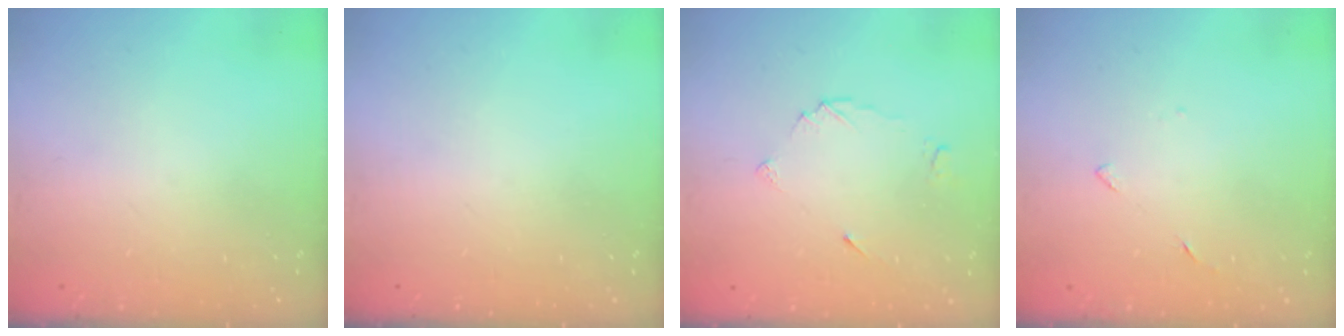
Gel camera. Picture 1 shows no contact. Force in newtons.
{"total": 0.0}
{"total": 5.1, "press": 5.1, "slide": 0.5}
{"total": 2.7, "press": 2.6, "slide": 0.3}